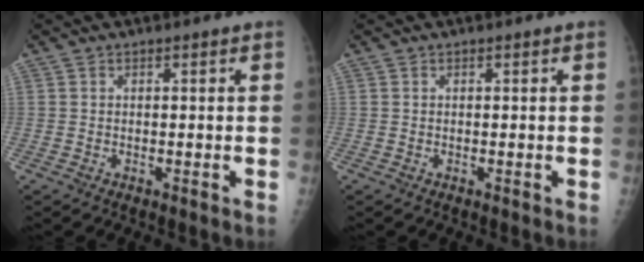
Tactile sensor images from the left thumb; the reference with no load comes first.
{"total": 0.0}